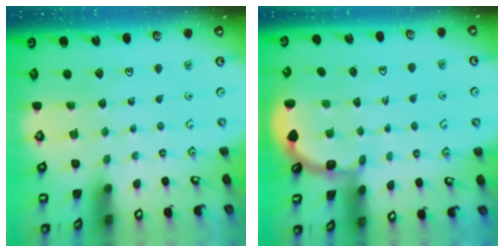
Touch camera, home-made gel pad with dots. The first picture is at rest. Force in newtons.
{"total": 1.9, "press": 1.9, "slide": 0.1}